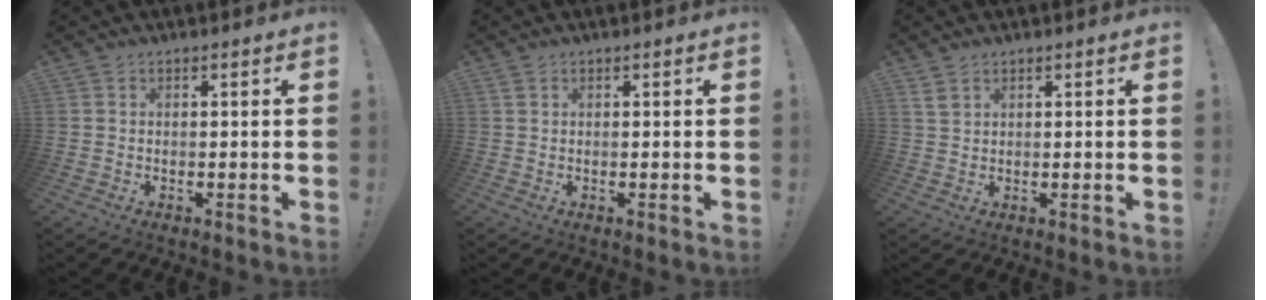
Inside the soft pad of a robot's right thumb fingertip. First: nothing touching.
{"total": 0.8, "force": [0.4, 0.4, 0.5], "torque": [-0.010, 0.001, 0.008]}
{"total": 2.7, "force": [1.8, 1.2, 1.6], "torque": [-0.032, -0.005, 0.034]}